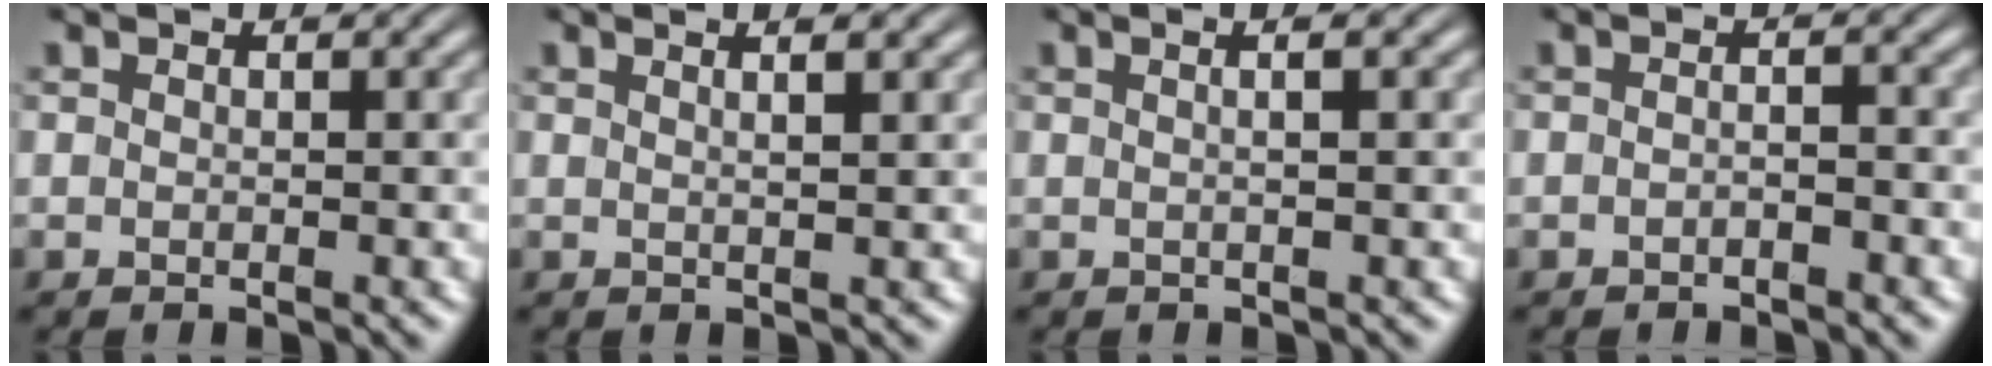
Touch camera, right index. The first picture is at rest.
{"total": 1.7, "force": [0.9, -0.3, 1.5], "torque": [-0.019, 0.002, 0.016]}
{"total": 1.7, "force": [0.2, -0.1, 1.6], "torque": [-0.020, 0.007, 0.000]}
{"total": 1.2, "force": [-1.0, 0.2, 0.7], "torque": [-0.008, 0.003, -0.022]}